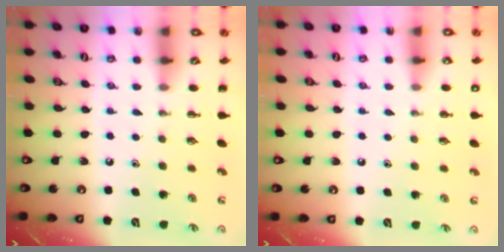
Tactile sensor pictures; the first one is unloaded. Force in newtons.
{"total": 2.6, "press": 2.1, "slide": 1.6}